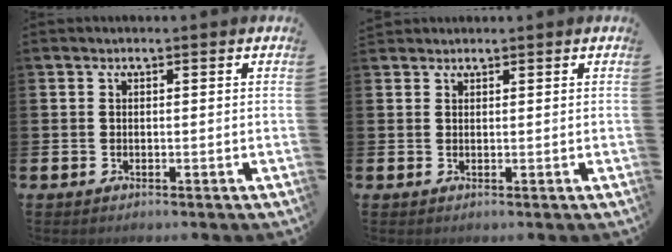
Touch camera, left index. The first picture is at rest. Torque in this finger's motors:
{"motor_torque": [0.22, -0.29, 0.05, 0.12]}